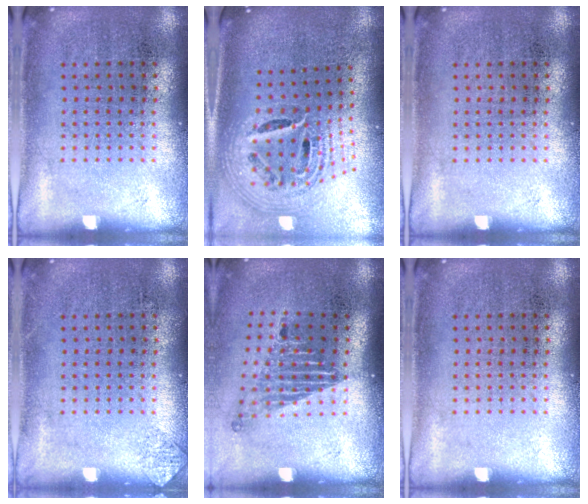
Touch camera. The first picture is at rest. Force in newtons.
{"total": 2.2, "press": 1.6, "slide": 1.6}
{"total": 0.0}
{"total": 0.6, "press": 0.6, "slide": 0.2}
{"total": 1.7, "press": 1.1, "slide": 1.2}
{"total": 0.0}